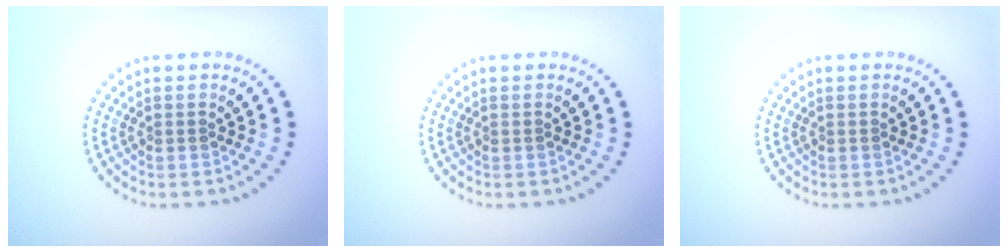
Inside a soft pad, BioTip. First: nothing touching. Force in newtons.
{"total": 0.0}
{"total": 0.0}